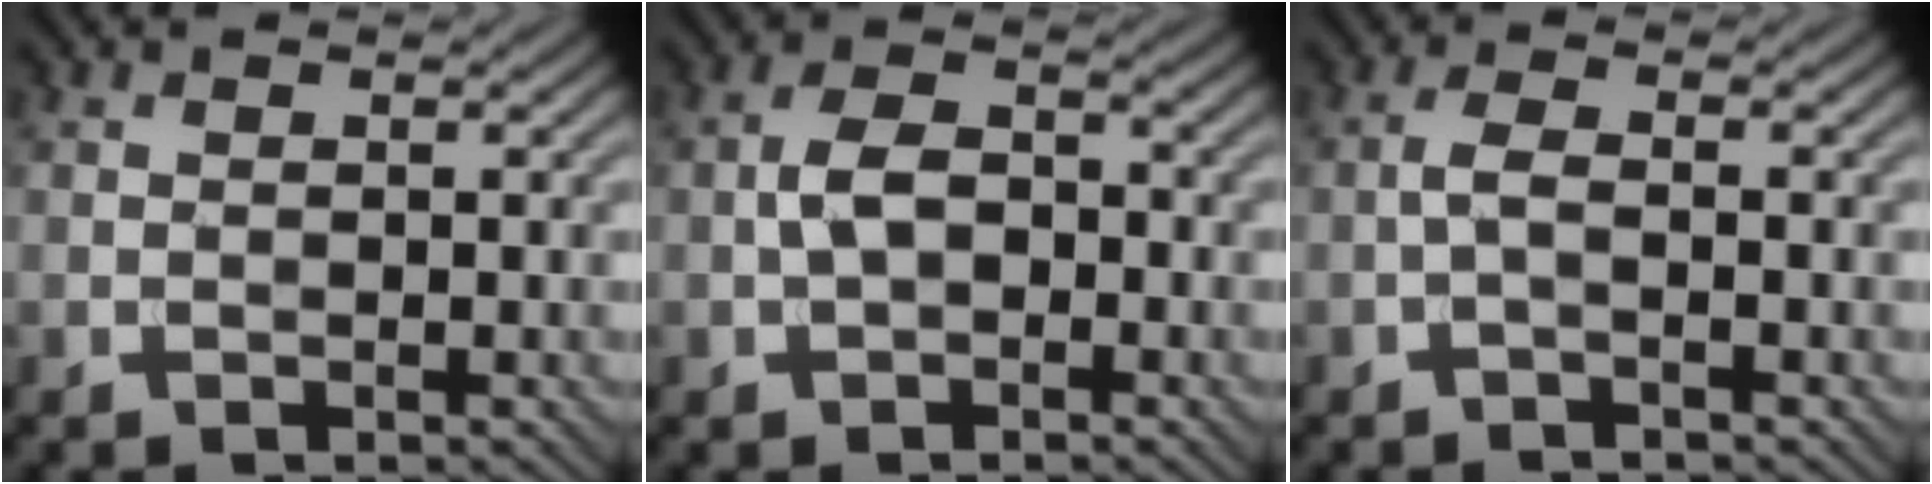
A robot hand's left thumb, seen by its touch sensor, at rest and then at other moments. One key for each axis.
{"total": 3.8, "fx": -1.0, "fy": 2.4, "fz": 2.8, "tx": -0.061, "ty": 0.010, "tz": -0.022}
{"total": 1.9, "fx": -0.7, "fy": 0.4, "fz": 1.7, "tx": -0.036, "ty": 0.006, "tz": -0.021}